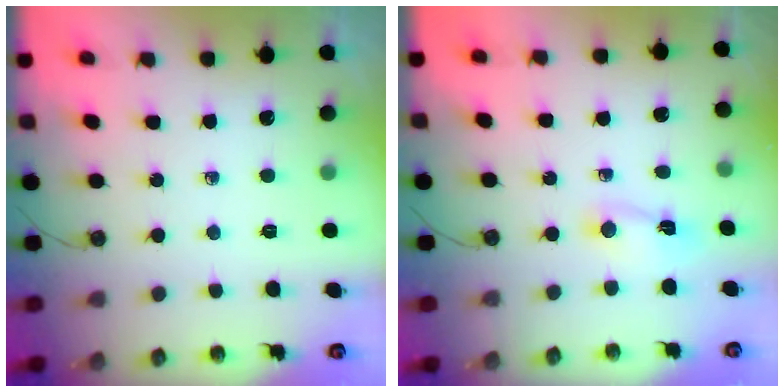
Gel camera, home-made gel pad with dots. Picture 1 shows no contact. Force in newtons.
{"total": 2.1, "press": 2.1, "slide": 0.3}